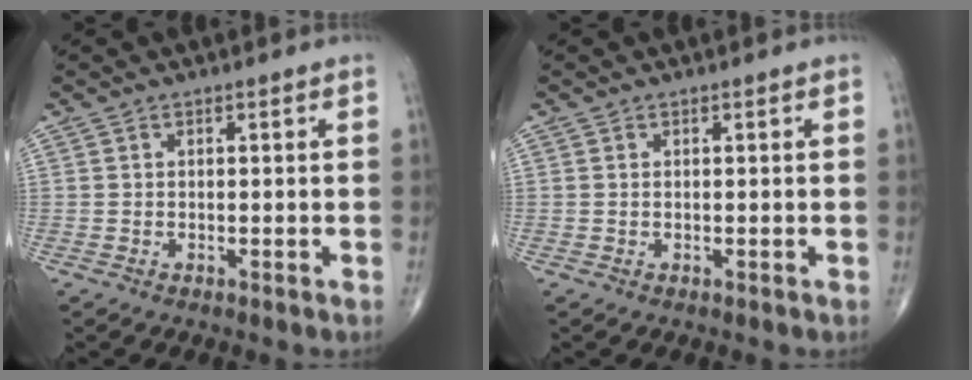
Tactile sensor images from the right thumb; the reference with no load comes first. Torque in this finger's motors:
{"motor_torque": [-0.29, 0.05, -0.19, -0.12, 0.02]}